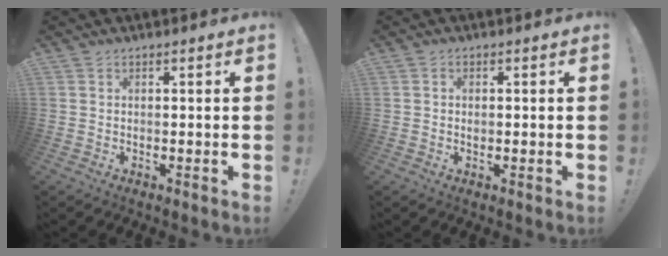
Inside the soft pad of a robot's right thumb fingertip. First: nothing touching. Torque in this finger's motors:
{"motor_torque": [0.31, 0.15, -0.27, 0.51, -0.10]}